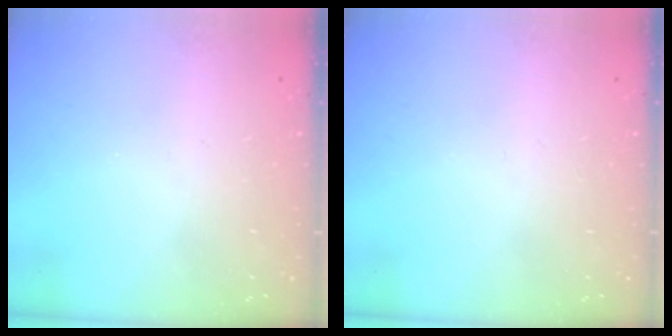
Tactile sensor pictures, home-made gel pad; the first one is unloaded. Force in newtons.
{"total": 0.0}